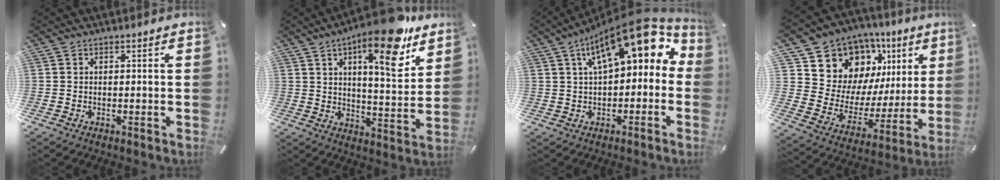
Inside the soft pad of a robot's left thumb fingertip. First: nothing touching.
{"total": 18.3, "force": [10.8, 5.8, 13.5], "torque": [-0.191, -0.055, 0.164]}
{"total": 16.8, "force": [7.6, 7.3, 13.2], "torque": [-0.199, -0.045, 0.127]}
{"total": 12.8, "force": [8.8, 9.0, 2.4], "torque": [-0.050, -0.091, 0.163]}